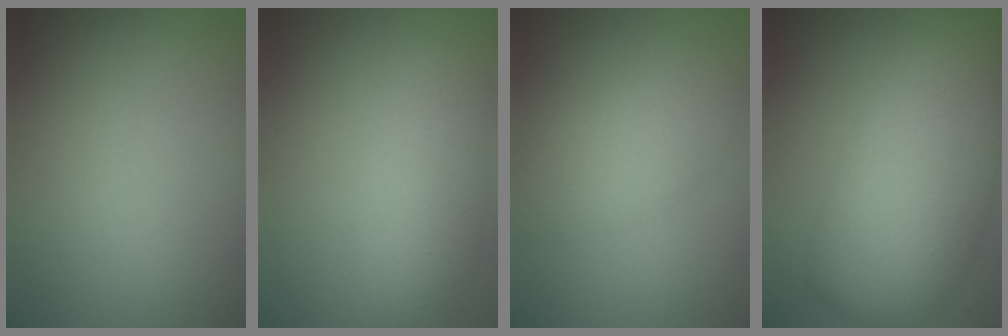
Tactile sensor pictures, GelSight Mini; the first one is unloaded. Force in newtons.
{"total": 4.2, "press": 4.2, "slide": 0.1}
{"total": 3.1, "press": 3.1, "slide": 0.1}
{"total": 8.8, "press": 8.8, "slide": 0.2}